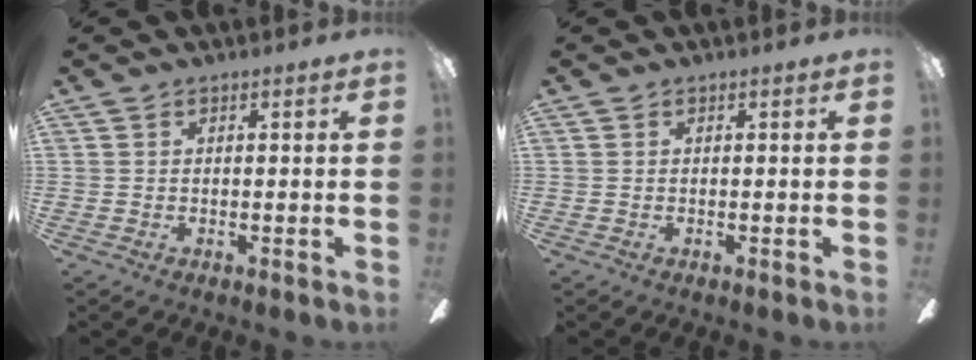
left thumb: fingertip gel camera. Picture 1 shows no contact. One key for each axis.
{"total": 0.0}